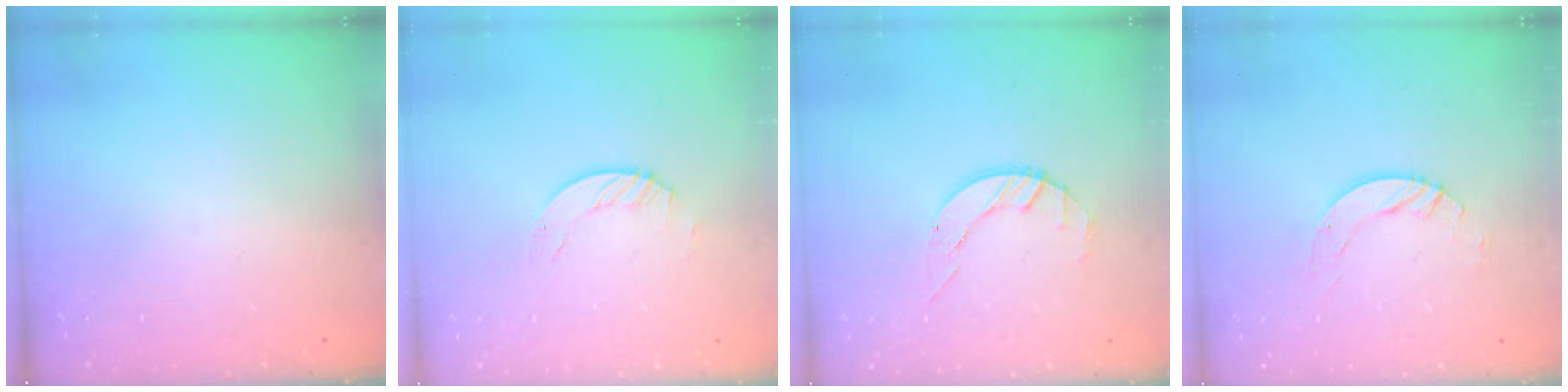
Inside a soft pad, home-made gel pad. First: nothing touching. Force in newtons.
{"total": 1.2, "press": 1.2, "slide": 0.2}
{"total": 3.4, "press": 3.4, "slide": 0.4}
{"total": 5.6, "press": 5.5, "slide": 0.5}